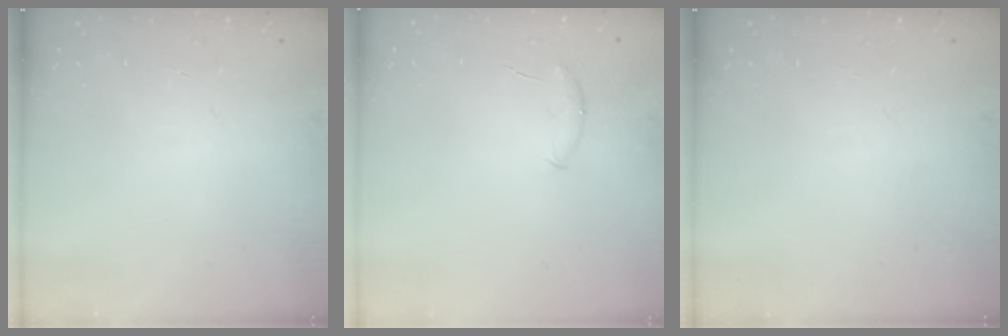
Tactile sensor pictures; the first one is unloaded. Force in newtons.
{"total": 5.8, "press": 5.7, "slide": 1.2}
{"total": 0.0}